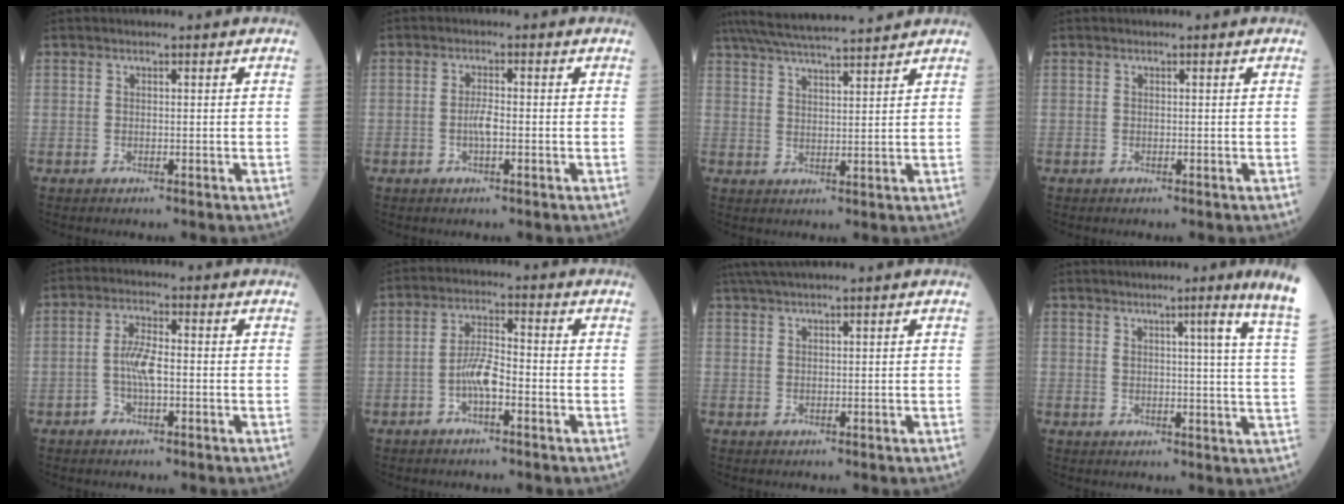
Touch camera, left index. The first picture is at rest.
{"total": 2.3, "force": [-0.7, 0.4, 2.1], "torque": [-0.046, -0.001, -0.014]}
{"total": 13.2, "force": [11.8, 0.6, 5.9], "torque": [-0.113, 0.032, 0.185]}
{"total": 0.0}
{"total": 4.4, "force": [-1.0, 1.4, 4.0], "torque": [-0.087, 0.007, -0.021]}
{"total": 4.9, "force": [-2.0, 1.2, 4.3], "torque": [-0.091, 0.008, -0.040]}
{"total": 3.1, "force": [2.5, -0.7, 1.8], "torque": [-0.037, 0.021, 0.053]}
{"total": 9.9, "force": [7.2, -2.3, 6.3], "torque": [-0.077, -0.054, 0.057]}